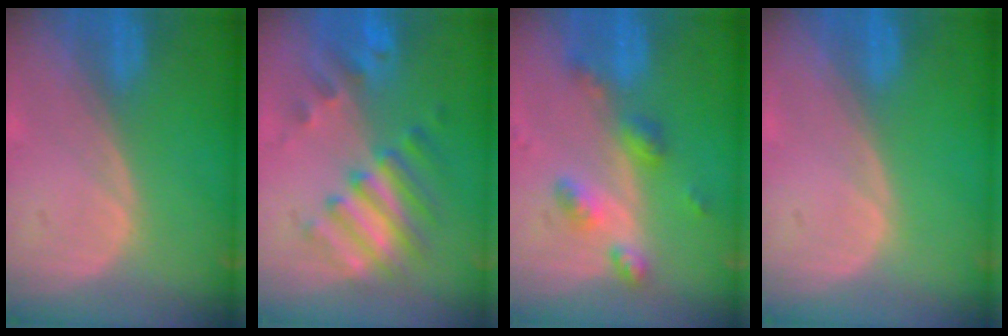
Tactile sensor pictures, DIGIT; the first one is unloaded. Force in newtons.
{"total": 8.0, "press": 7.7, "slide": 2.3}
{"total": 5.9, "press": 5.2, "slide": 2.8}
{"total": 0.0}